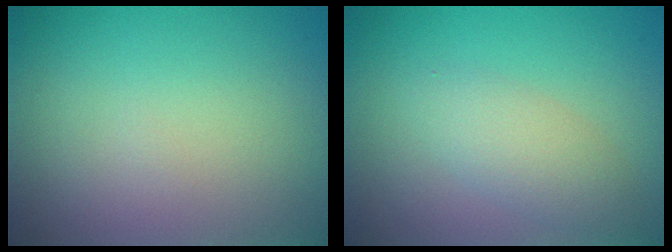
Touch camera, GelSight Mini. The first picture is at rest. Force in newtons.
{"total": 2.8, "press": 2.8, "slide": 0.1}